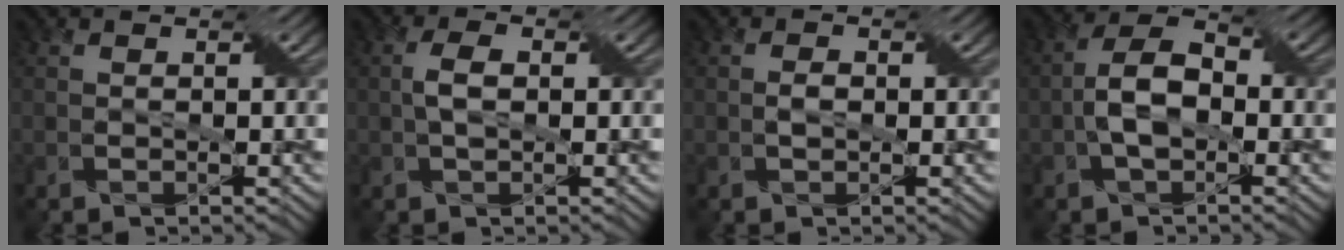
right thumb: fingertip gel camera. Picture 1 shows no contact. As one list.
[{"total": 2.7, "force": [0.0, 1.5, 2.3], "torque": [-0.050, 0.003, -0.001]}, {"total": 1.4, "force": [-0.2, 0.9, 1.0], "torque": [-0.019, 0.002, -0.003]}, {"total": 5.9, "force": [-1.3, 3.2, 4.7], "torque": [-0.097, 0.011, -0.028]}]